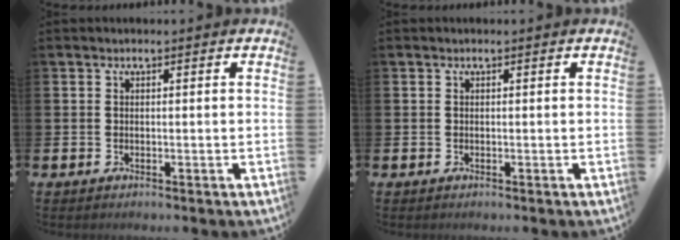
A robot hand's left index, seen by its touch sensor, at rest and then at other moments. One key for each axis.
{"total": 0.0}